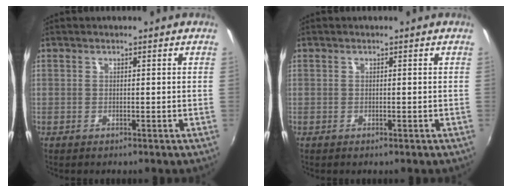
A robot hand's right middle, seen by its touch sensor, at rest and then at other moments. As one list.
[{"total": 0.0}]